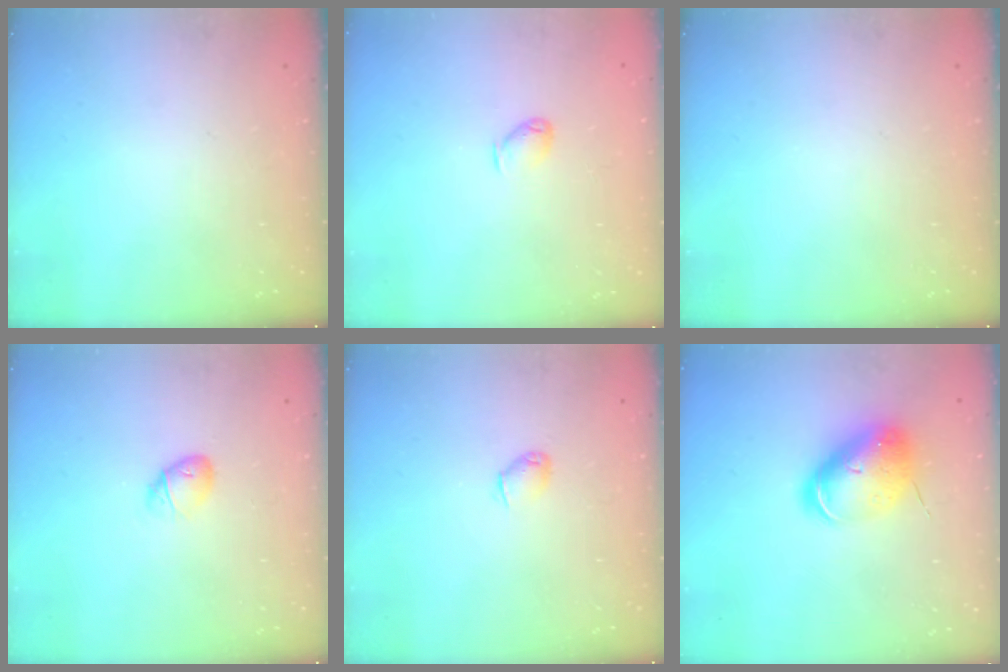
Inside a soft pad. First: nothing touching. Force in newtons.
{"total": 3.2, "press": 3.2, "slide": 0.6}
{"total": 0.0}
{"total": 5.6, "press": 5.4, "slide": 1.6}
{"total": 3.3, "press": 3.2, "slide": 0.7}
{"total": 9.3, "press": 9.2, "slide": 1.6}